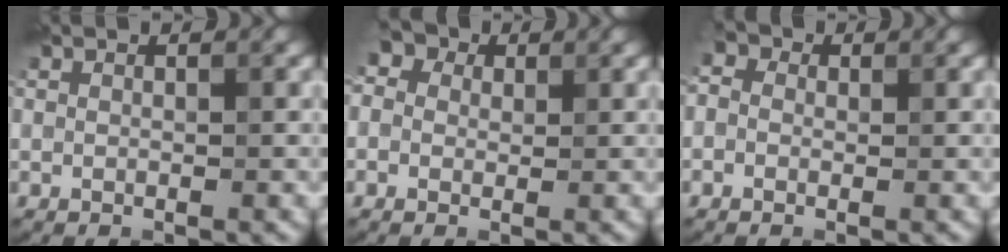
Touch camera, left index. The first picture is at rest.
{"total": 5.4, "force": [2.3, 4.0, 2.8], "torque": [-0.042, 0.032, -0.009]}
{"total": 3.9, "force": [1.1, 3.0, 2.1], "torque": [-0.018, 0.016, -0.025]}